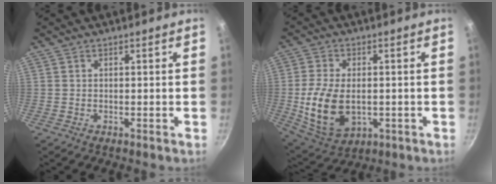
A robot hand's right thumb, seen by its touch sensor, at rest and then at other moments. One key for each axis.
{"total": 13.0, "fx": -1.2, "fy": 8.2, "fz": 10.0, "tx": -0.187, "ty": -0.007, "tz": -0.006}